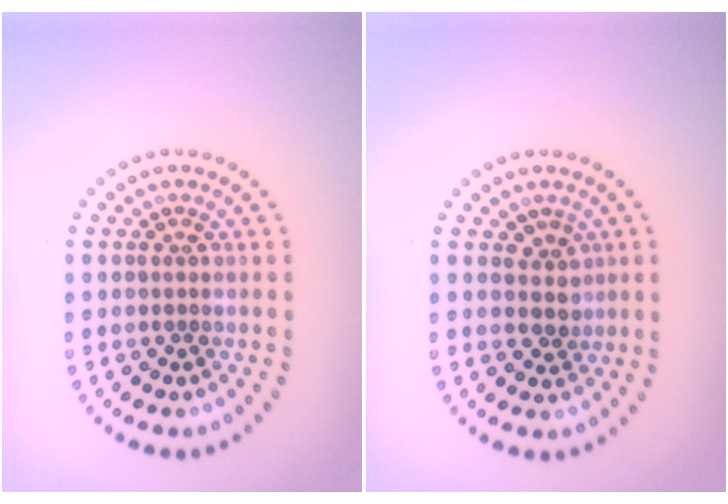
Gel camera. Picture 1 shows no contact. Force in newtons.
{"total": 1.8, "press": 1.4, "slide": 1.1}